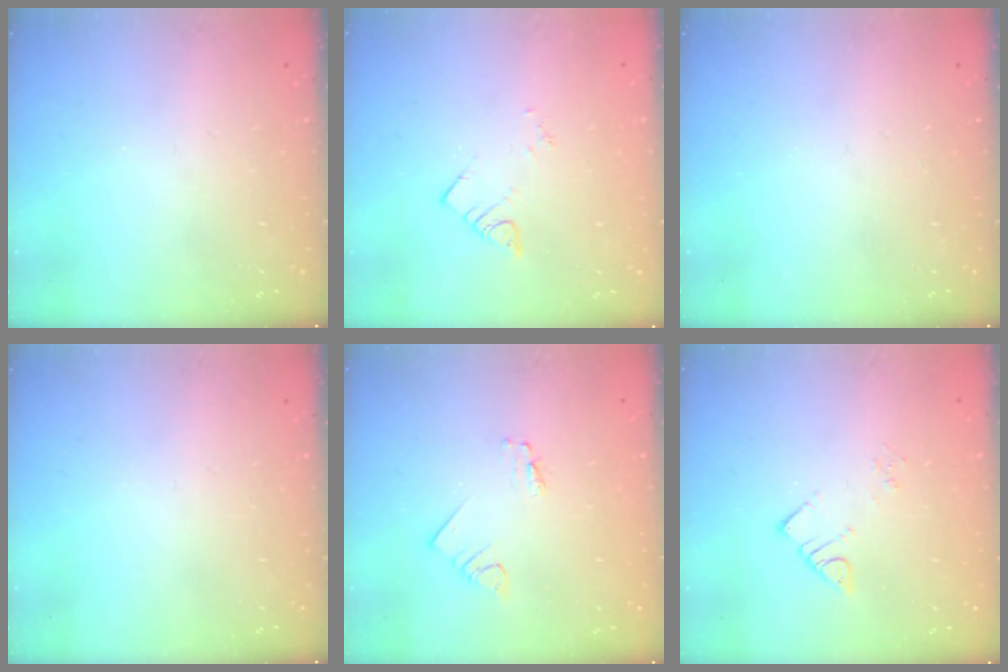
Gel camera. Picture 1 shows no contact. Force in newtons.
{"total": 3.7, "press": 3.7, "slide": 0.5}
{"total": 0.0}
{"total": 0.0}
{"total": 1.6, "press": 1.6, "slide": 0.1}
{"total": 3.3, "press": 3.3, "slide": 0.1}